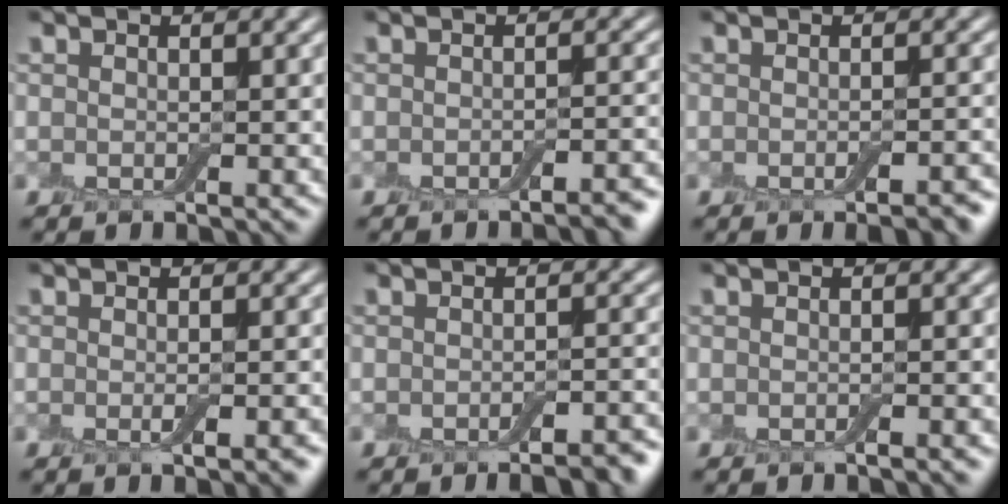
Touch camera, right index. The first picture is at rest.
{"total": 2.3, "force": [-1.6, 0.5, 1.5], "torque": [-0.014, 0.003, -0.026]}
{"total": 2.8, "force": [-1.4, 0.8, 2.3], "torque": [-0.026, -0.002, -0.017]}
{"total": 2.3, "force": [-0.7, 0.6, 2.1], "torque": [-0.024, -0.001, -0.010]}
{"total": 3.0, "force": [-2.0, 0.7, 2.1], "torque": [-0.026, -0.001, -0.027]}
{"total": 1.1, "force": [-0.6, 0.2, 1.0], "torque": [-0.010, 0.000, -0.010]}